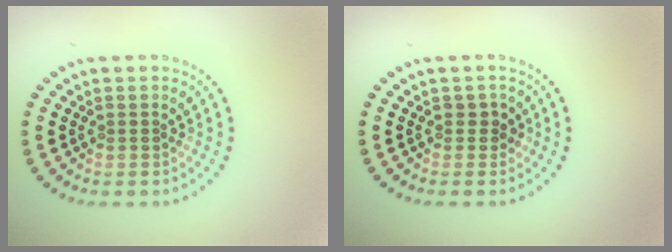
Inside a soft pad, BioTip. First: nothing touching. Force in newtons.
{"total": 1.1, "press": 1.0, "slide": 0.4}